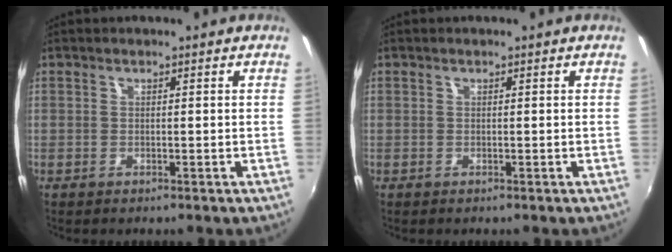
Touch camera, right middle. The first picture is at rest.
{"total": 0.0}